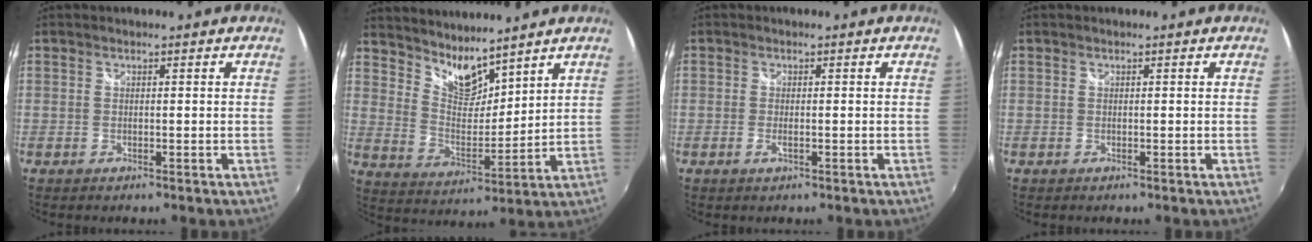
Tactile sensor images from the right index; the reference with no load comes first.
{"total": 9.1, "force": [7.9, 2.5, 3.7], "torque": [-0.057, -0.008, 0.150]}
{"total": 1.6, "force": [-0.6, 0.5, 1.4], "torque": [-0.028, -0.002, -0.009]}
{"total": 0.0}